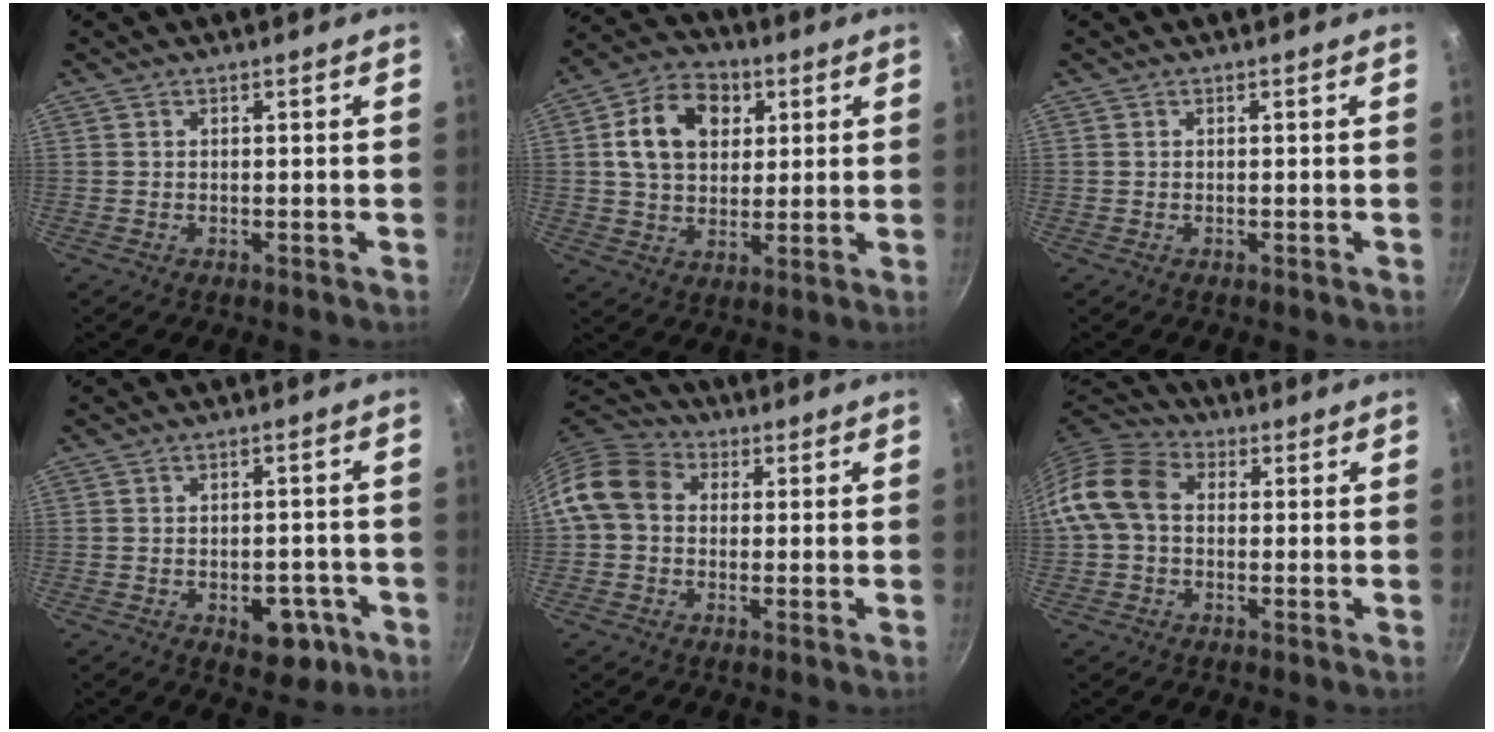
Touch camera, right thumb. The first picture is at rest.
{"total": 13.6, "force": [3.8, 10.0, 8.3], "torque": [-0.118, 0.007, 0.054]}
{"total": 0.0}
{"total": 7.2, "force": [-2.9, 4.4, 4.9], "torque": [-0.033, 0.016, -0.028]}
{"total": 9.6, "force": [1.0, 7.9, 5.4], "torque": [-0.076, 0.022, -0.003]}
{"total": 10.6, "force": [0.6, 7.9, 7.0], "torque": [-0.115, 0.027, -0.010]}